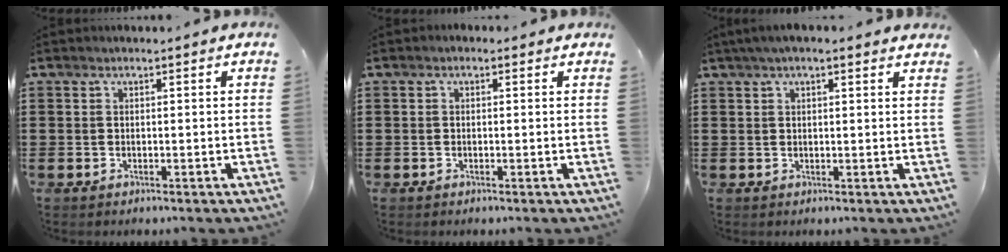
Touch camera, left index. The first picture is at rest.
{"total": 0.6, "force": [-0.2, 0.5, 0.2], "torque": [-0.006, 0.003, -0.004]}
{"total": 2.4, "force": [1.8, 0.4, 1.6], "torque": [-0.035, 0.006, 0.032]}